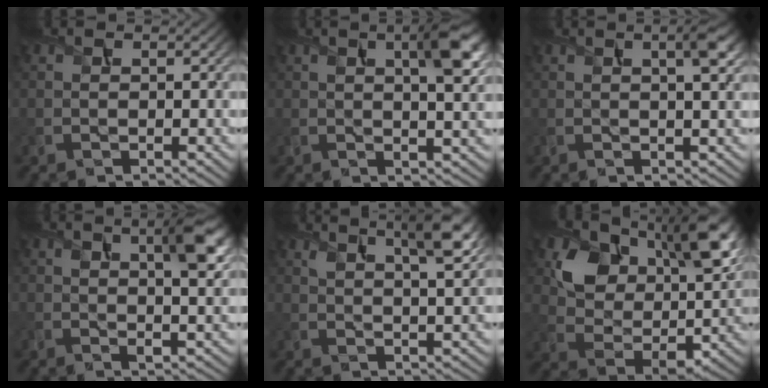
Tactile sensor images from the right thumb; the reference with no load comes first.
{"total": 6.3, "force": [2.1, 1.7, 5.7], "torque": [-0.088, 0.005, 0.032]}
{"total": 3.3, "force": [1.2, 0.6, 3.0], "torque": [-0.050, 0.004, 0.018]}
{"total": 6.8, "force": [2.4, 2.4, 6.0], "torque": [-0.096, -0.001, 0.038]}
{"total": 7.2, "force": [4.2, 1.7, 5.5], "torque": [-0.089, 0.007, 0.070]}
{"total": 11.8, "force": [5.9, 7.7, 6.8], "torque": [-0.128, -0.013, 0.109]}